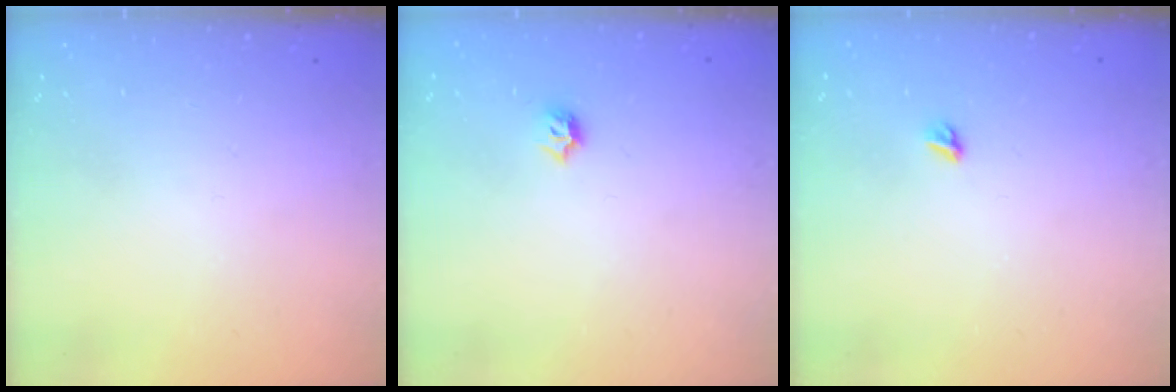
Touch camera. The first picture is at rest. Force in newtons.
{"total": 3.7, "press": 3.6, "slide": 0.6}
{"total": 4.2, "press": 4.2, "slide": 0.5}